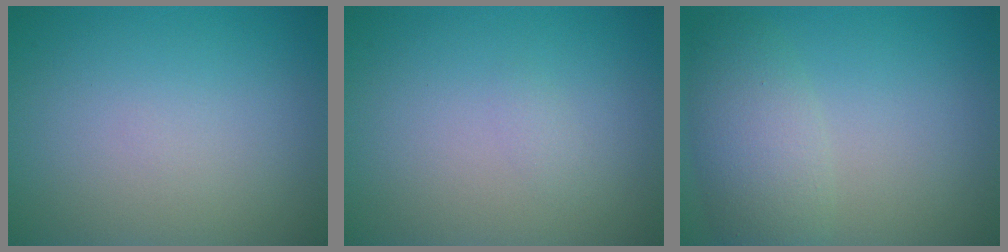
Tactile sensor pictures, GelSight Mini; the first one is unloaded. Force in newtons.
{"total": 0.5, "press": 0.5, "slide": 0.0}
{"total": 4.3, "press": 4.3, "slide": 0.2}